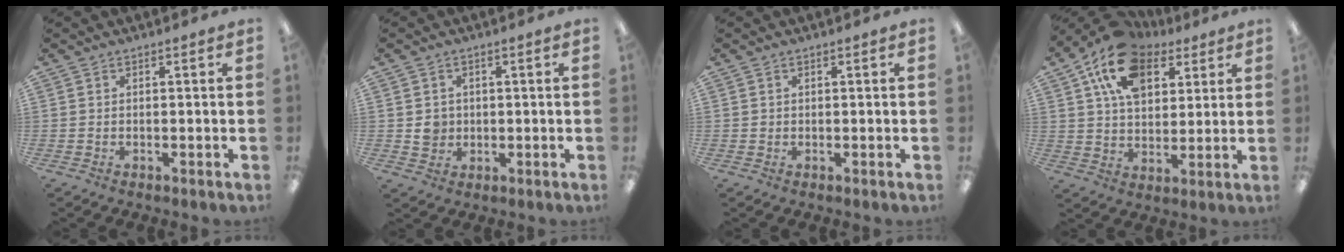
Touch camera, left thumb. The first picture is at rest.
{"total": 3.6, "force": [0.4, 3.4, 1.0], "torque": [-0.009, 0.000, 0.003]}
{"total": 0.7, "force": [0.2, 0.7, 0.2], "torque": [-0.004, 0.005, 0.002]}
{"total": 15.9, "force": [9.1, 10.1, 8.2], "torque": [-0.152, -0.029, 0.168]}